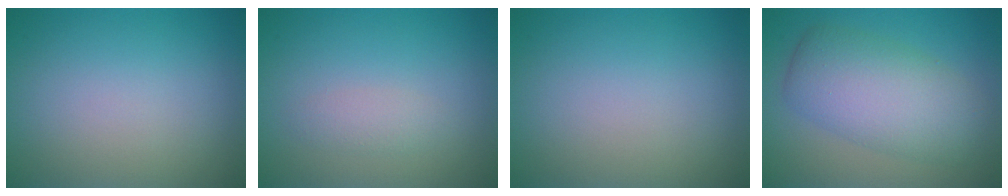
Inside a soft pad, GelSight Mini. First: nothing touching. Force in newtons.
{"total": 1.3, "press": 1.3, "slide": 0.1}
{"total": 0.0}
{"total": 6.6, "press": 6.6, "slide": 0.2}